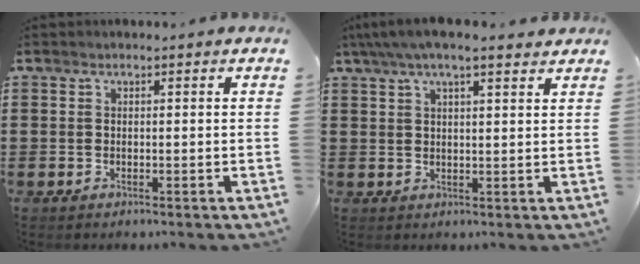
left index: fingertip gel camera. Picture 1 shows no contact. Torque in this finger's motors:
{"motor_torque": [1.90, 0.24, 0.80, 0.19]}